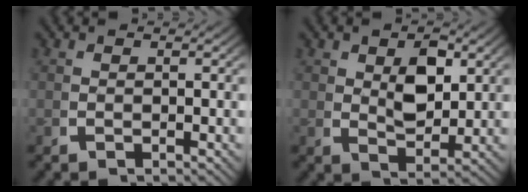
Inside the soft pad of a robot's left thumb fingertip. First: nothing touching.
{"total": 3.6, "force": [1.1, 2.1, 2.7], "torque": [-0.046, -0.019, 0.032]}